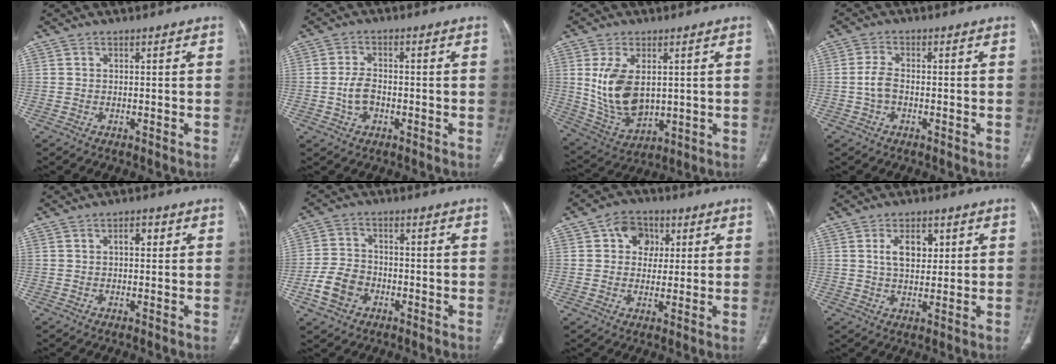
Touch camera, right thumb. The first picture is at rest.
{"total": 4.3, "force": [-1.1, 2.9, 3.0], "torque": [-0.053, 0.015, -0.021]}
{"total": 12.8, "force": [1.6, 7.7, 10.0], "torque": [-0.175, -0.014, 0.049]}
{"total": 3.3, "force": [-0.8, 1.9, 2.5], "torque": [-0.050, 0.012, -0.018]}
{"total": 2.4, "force": [0.5, 1.5, 1.9], "torque": [-0.021, 0.008, 0.005]}
{"total": 7.7, "force": [-3.1, 5.9, 4.0], "torque": [-0.071, 0.022, -0.057]}
{"total": 7.5, "force": [2.1, 6.2, 3.8], "torque": [-0.015, 0.004, 0.026]}
{"total": 6.3, "force": [1.8, 3.8, 4.7], "torque": [-0.059, -0.005, 0.031]}